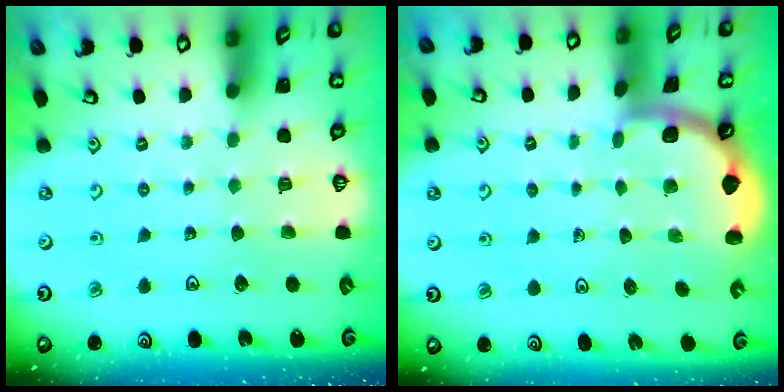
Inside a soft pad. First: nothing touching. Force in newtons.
{"total": 1.5, "press": 1.5, "slide": 0.0}